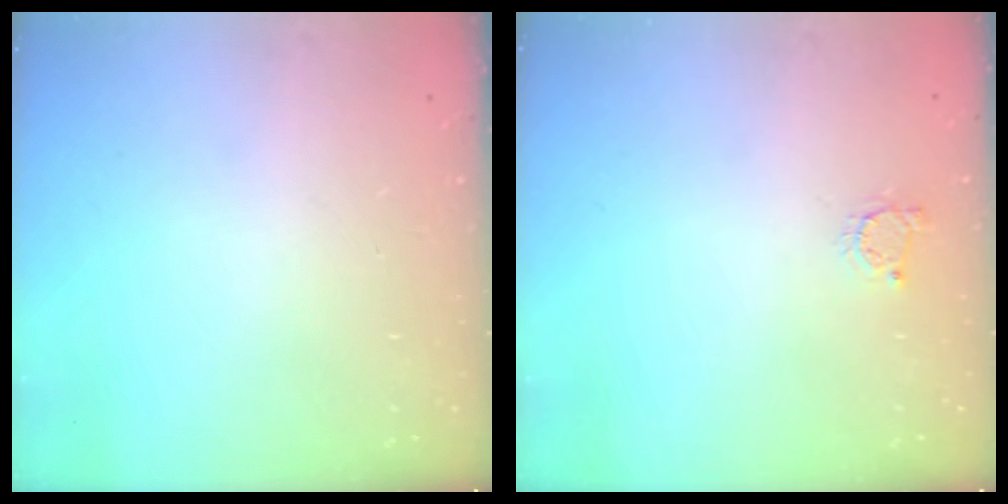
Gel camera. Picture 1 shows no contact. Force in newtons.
{"total": 2.2, "press": 2.2, "slide": 0.4}